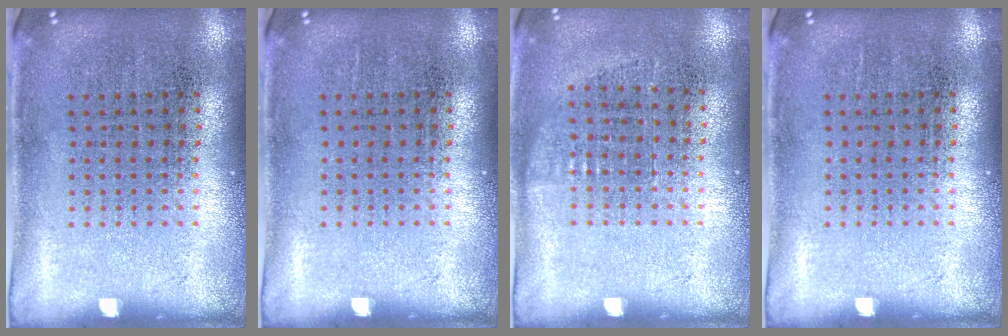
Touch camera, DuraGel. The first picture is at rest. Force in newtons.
{"total": 0.0}
{"total": 0.7, "press": 0.7, "slide": 0.4}
{"total": 0.0}